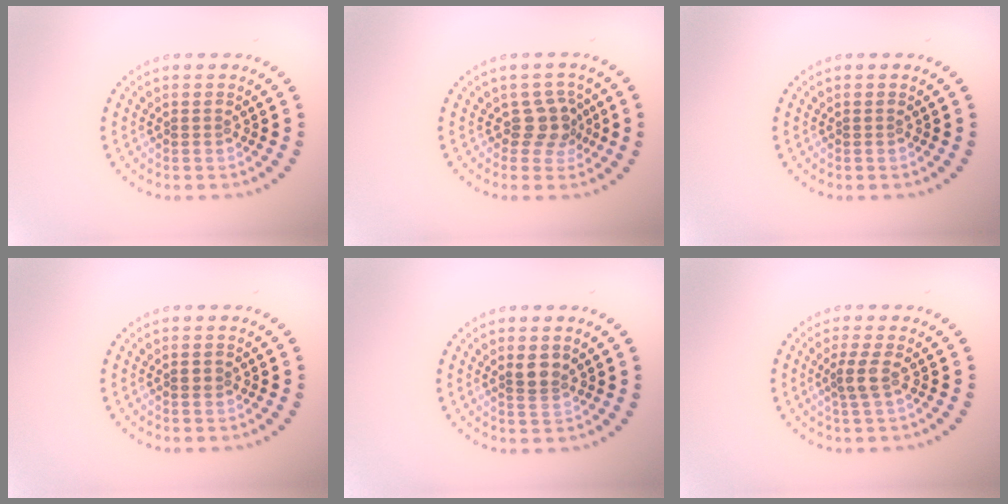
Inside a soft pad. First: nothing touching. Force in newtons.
{"total": 2.6, "press": 2.0, "slide": 1.6}
{"total": 0.0}
{"total": 1.0, "press": 0.9, "slide": 0.2}
{"total": 2.0, "press": 1.7, "slide": 0.9}
{"total": 1.9, "press": 1.5, "slide": 1.1}